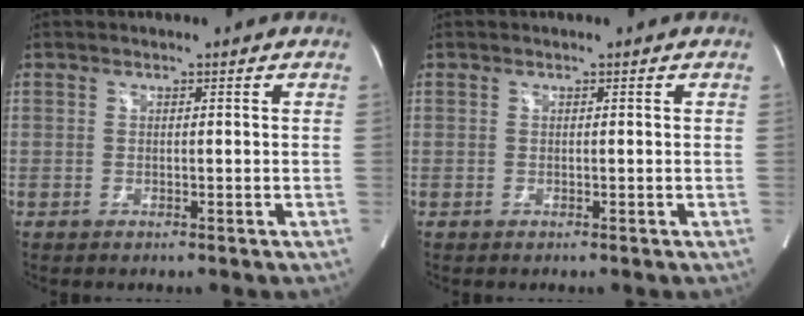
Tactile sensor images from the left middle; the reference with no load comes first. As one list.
[{"total": 0.0}]